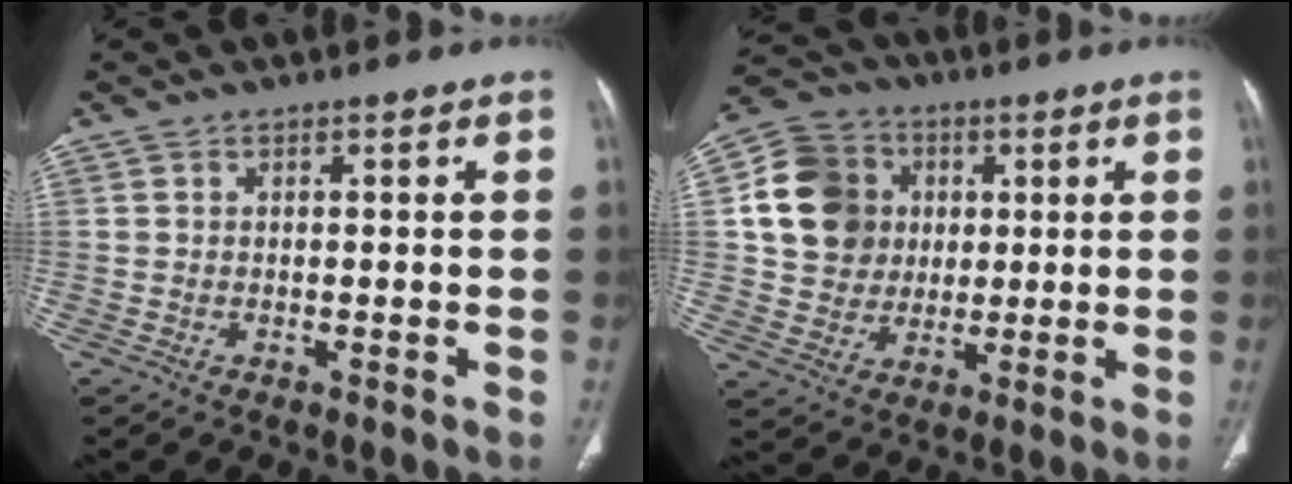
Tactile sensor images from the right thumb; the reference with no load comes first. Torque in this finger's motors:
{"motor_torque": [1.49, 1.38, 0.76, -0.64, 0.00]}